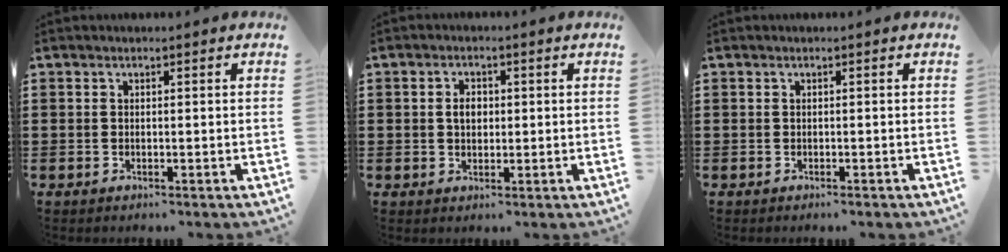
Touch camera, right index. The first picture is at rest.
{"total": 2.6, "force": [0.2, 1.7, 1.9], "torque": [-0.041, 0.008, 0.003]}
{"total": 0.0}